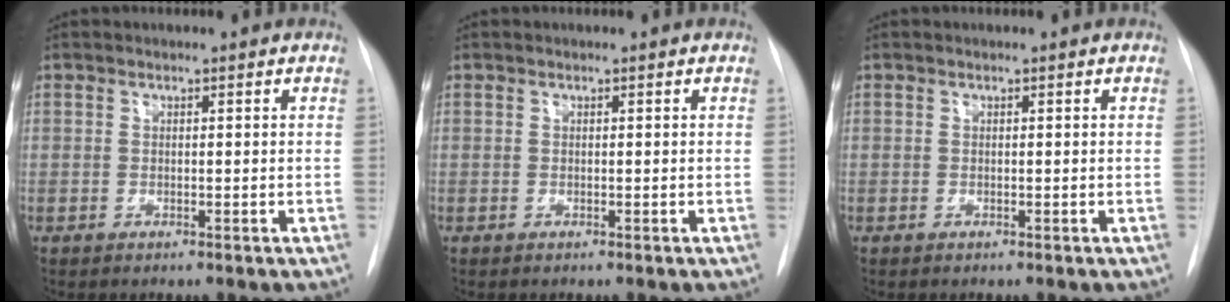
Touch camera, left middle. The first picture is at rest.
{"total": 0.0}
{"total": 0.0}